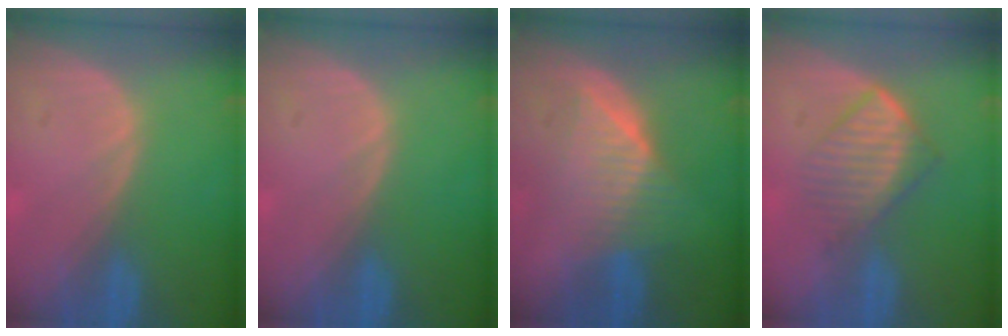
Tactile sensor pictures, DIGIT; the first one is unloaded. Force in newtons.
{"total": 0.0}
{"total": 6.5, "press": 6.4, "slide": 1.1}
{"total": 6.9, "press": 6.0, "slide": 3.5}